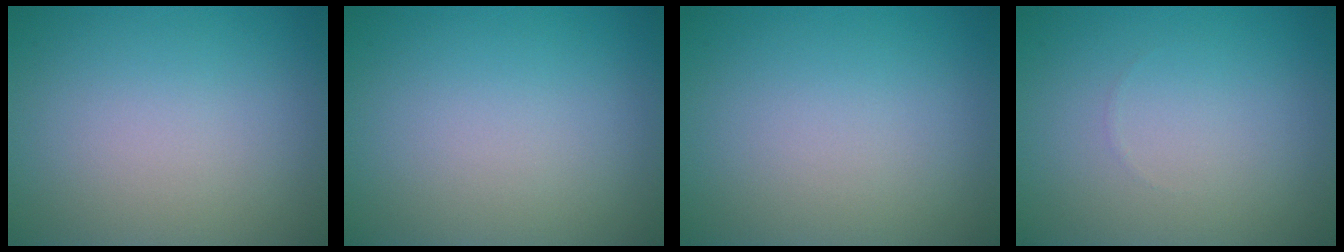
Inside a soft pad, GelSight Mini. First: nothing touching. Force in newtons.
{"total": 0.0}
{"total": 0.0}
{"total": 0.0}